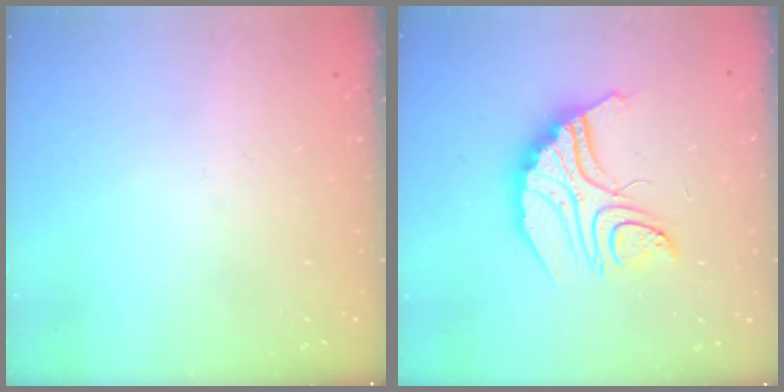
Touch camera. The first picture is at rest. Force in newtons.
{"total": 13.7, "press": 13.7, "slide": 1.4}